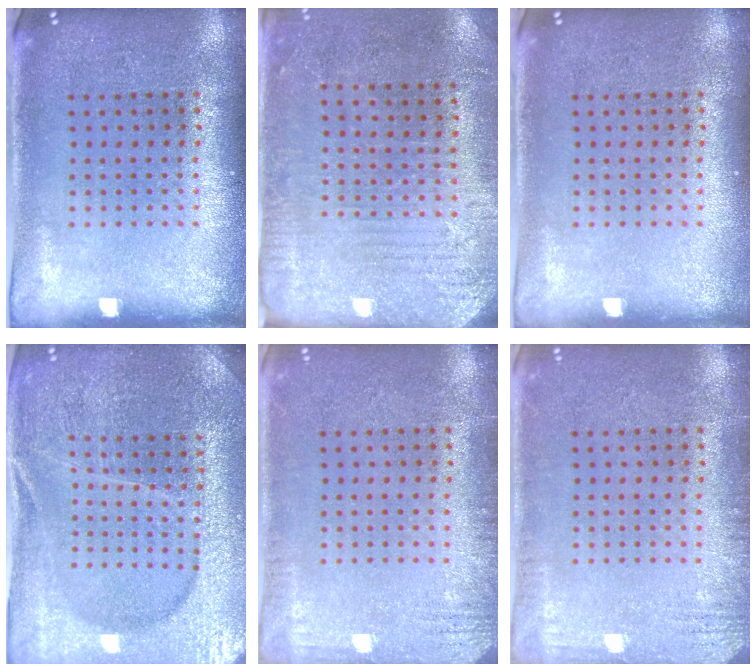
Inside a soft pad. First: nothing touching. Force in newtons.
{"total": 2.8, "press": 2.6, "slide": 1.2}
{"total": 0.0}
{"total": 4.4, "press": 4.2, "slide": 1.4}
{"total": 2.1, "press": 2.1, "slide": 0.2}
{"total": 2.1, "press": 2.1, "slide": 0.2}